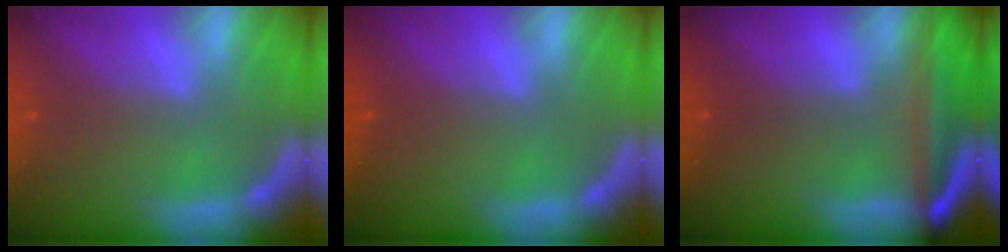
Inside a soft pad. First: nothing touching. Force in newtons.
{"total": 0.0}
{"total": 7.5}